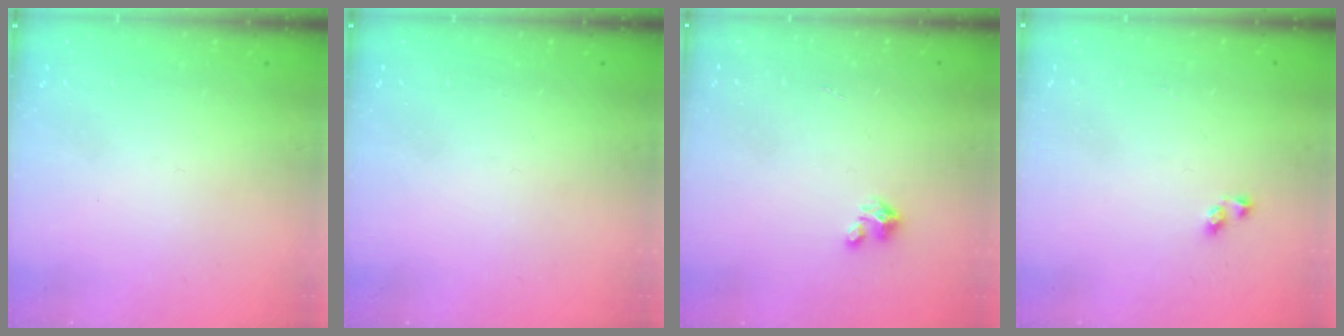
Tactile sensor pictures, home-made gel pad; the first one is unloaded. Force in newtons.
{"total": 0.0}
{"total": 3.6, "press": 3.5, "slide": 0.2}
{"total": 2.4, "press": 2.0, "slide": 1.3}